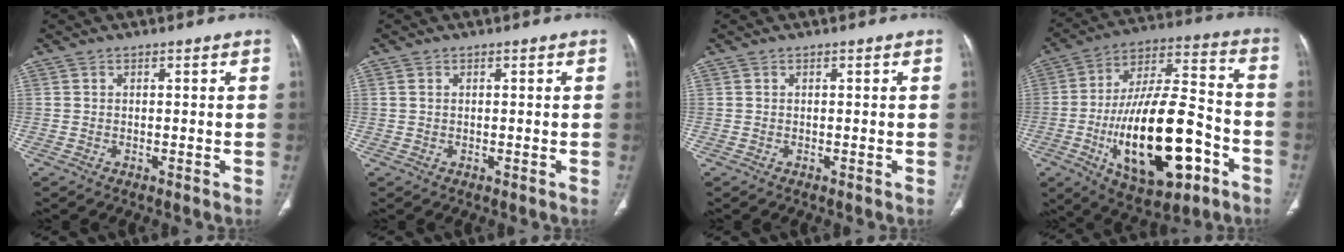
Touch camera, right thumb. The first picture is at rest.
{"total": 1.0, "force": [0.3, 0.6, 0.7], "torque": [-0.017, 0.001, 0.010]}
{"total": 0.0}
{"total": 26.3, "force": [-8.3, 11.5, 22.2], "torque": [-0.389, 0.034, -0.122]}